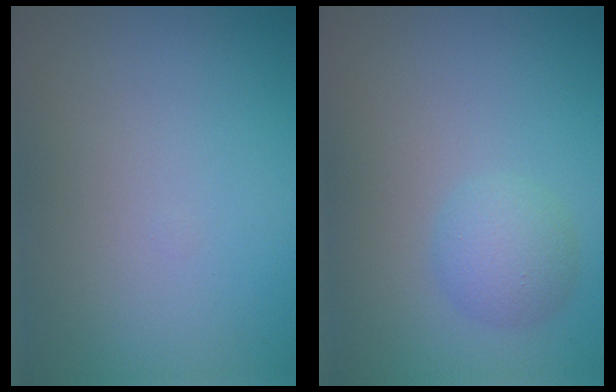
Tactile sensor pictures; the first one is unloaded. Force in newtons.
{"total": 2.6, "press": 2.6, "slide": 0.1}